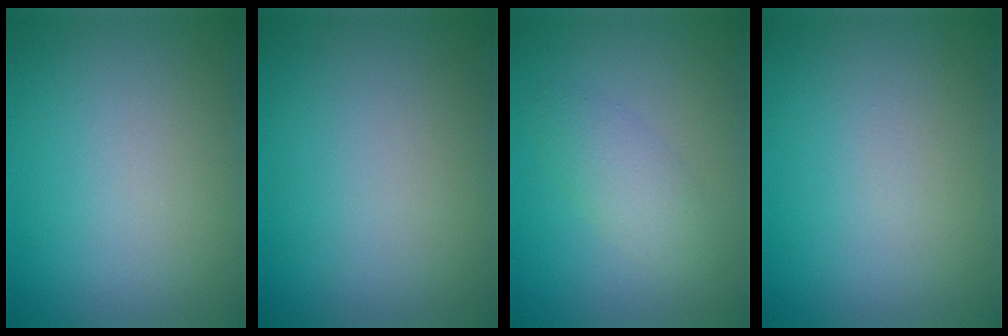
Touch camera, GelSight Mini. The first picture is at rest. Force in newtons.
{"total": 0.0}
{"total": 2.5, "press": 2.5, "slide": 0.0}
{"total": 0.0}